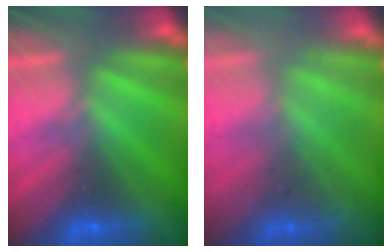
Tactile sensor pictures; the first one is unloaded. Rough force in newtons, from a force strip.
{"total": 2.2}